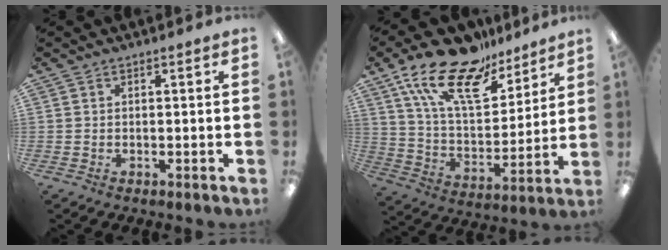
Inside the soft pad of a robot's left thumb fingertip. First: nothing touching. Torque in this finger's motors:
{"motor_torque": [0.49, 0.49, 1.53, -1.23, 0.25]}